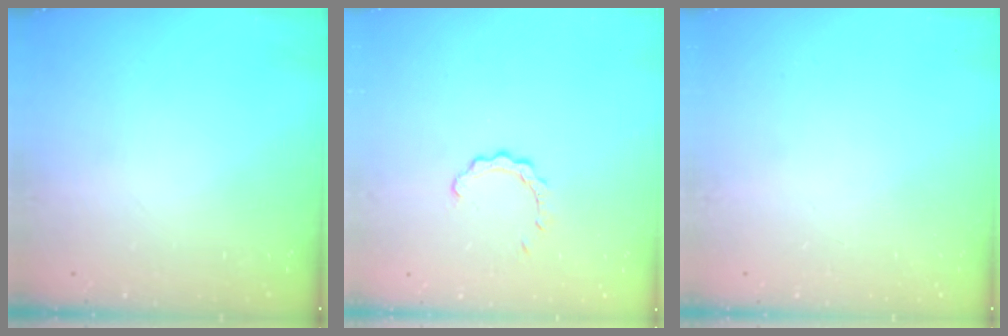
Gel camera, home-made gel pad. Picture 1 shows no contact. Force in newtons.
{"total": 2.7, "press": 2.7, "slide": 0.3}
{"total": 0.0}